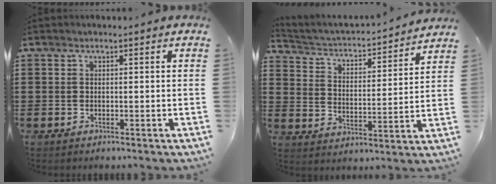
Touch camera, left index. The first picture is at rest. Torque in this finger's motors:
{"motor_torque": [0.15, 0.24, 0.04, 0.01]}